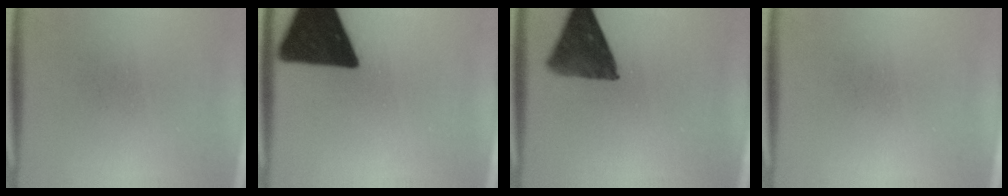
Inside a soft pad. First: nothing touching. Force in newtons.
{"total": 19.1}
{"total": 11.0}
{"total": 0.0}